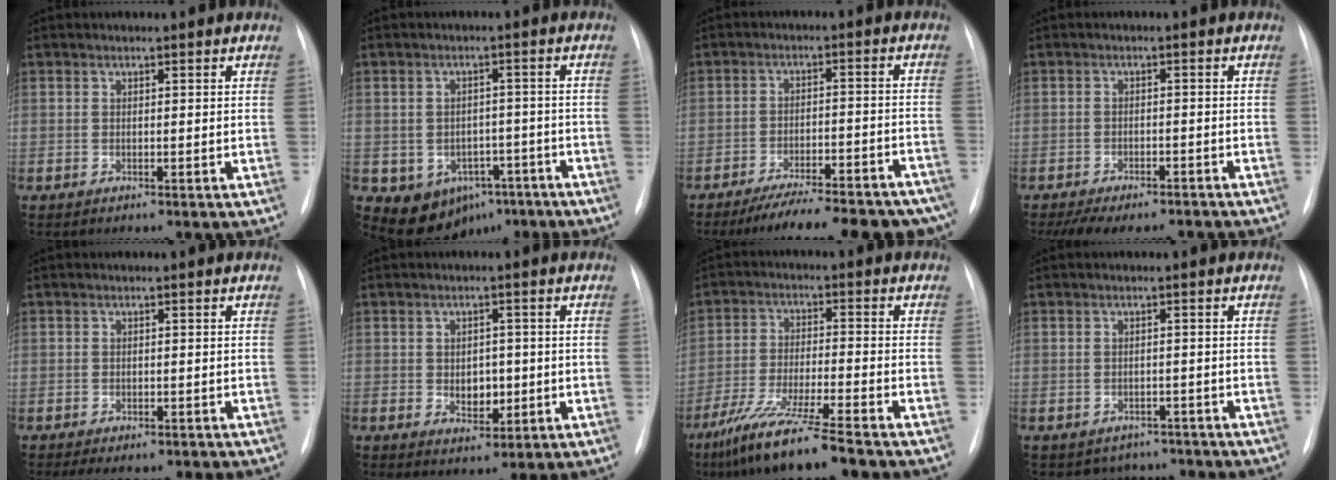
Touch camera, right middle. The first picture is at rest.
{"total": 9.2, "force": [-4.8, 7.0, 3.6], "torque": [-0.048, 0.028, -0.052]}
{"total": 20.6, "force": [-17.8, 4.2, 9.4], "torque": [-0.082, 0.010, -0.237]}
{"total": 11.8, "force": [-9.9, 3.9, 5.0], "torque": [-0.084, 0.004, -0.130]}
{"total": 4.6, "force": [-3.5, 2.3, 1.9], "torque": [-0.018, 0.002, -0.041]}
{"total": 4.1, "force": [-0.5, 2.9, 2.9], "torque": [-0.039, 0.005, 0.001]}
{"total": 11.3, "force": [-8.4, -0.2, 7.6], "torque": [-0.144, -0.038, -0.151]}
{"total": 5.1, "force": [-4.3, 2.8, -0.1], "torque": [0.011, 0.016, -0.052]}